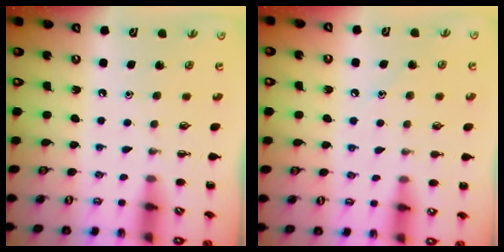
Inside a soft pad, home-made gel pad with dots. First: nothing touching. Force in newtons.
{"total": 5.9, "press": 5.7, "slide": 1.6}